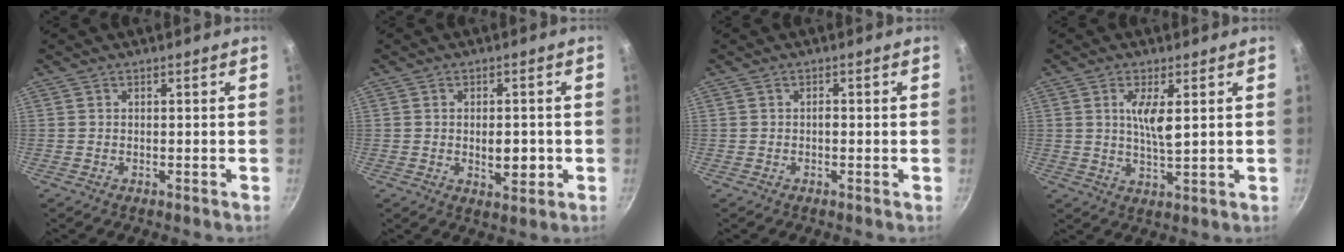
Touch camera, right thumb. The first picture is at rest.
{"total": 5.1, "force": [-0.7, 2.7, 4.3], "torque": [-0.049, -0.005, -0.007]}
{"total": 1.1, "force": [-0.2, 0.6, 0.9], "torque": [-0.013, 0.003, -0.005]}
{"total": 6.1, "force": [1.6, 1.7, 5.6], "torque": [-0.106, -0.010, 0.033]}